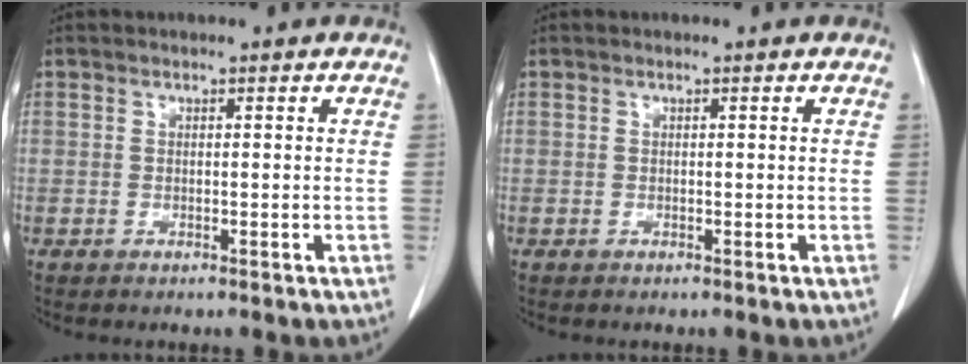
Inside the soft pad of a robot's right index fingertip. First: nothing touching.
{"total": 0.0}